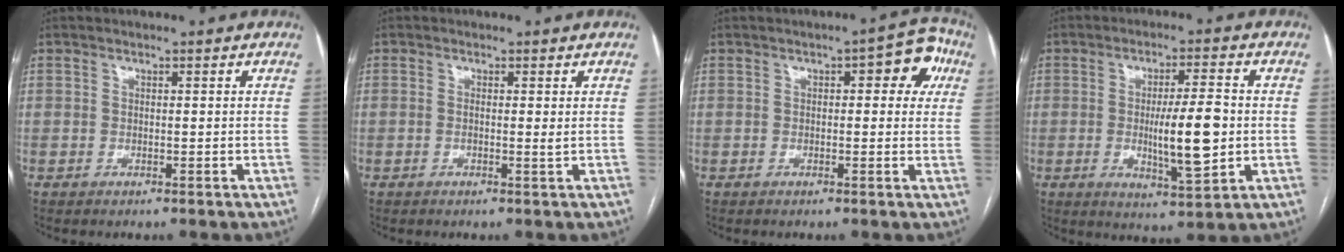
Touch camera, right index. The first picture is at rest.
{"total": 1.0, "force": [0.0, 0.0, 1.0], "torque": [-0.018, -0.001, -0.001]}
{"total": 6.1, "force": [1.8, 2.3, 5.4], "torque": [-0.052, 0.023, 0.011]}
{"total": 9.8, "force": [-0.8, 1.6, 9.6], "torque": [-0.159, -0.008, -0.009]}